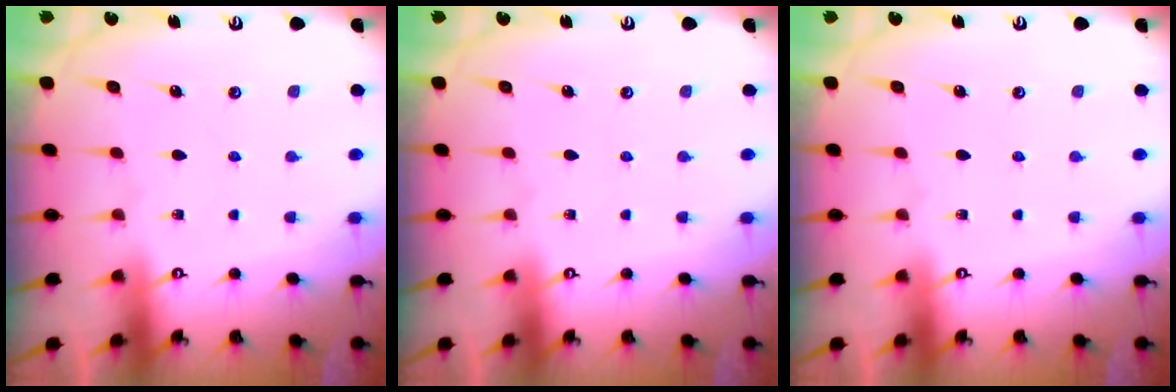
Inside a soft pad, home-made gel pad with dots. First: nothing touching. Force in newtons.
{"total": 0.0}
{"total": 0.0}